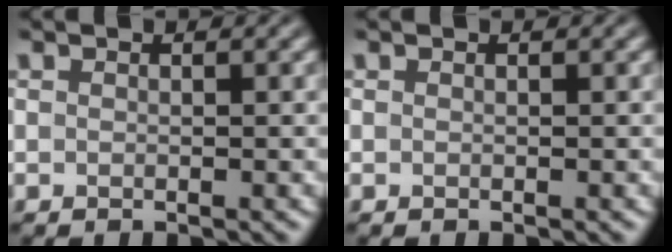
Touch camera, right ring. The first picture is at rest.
{"total": 0.0}